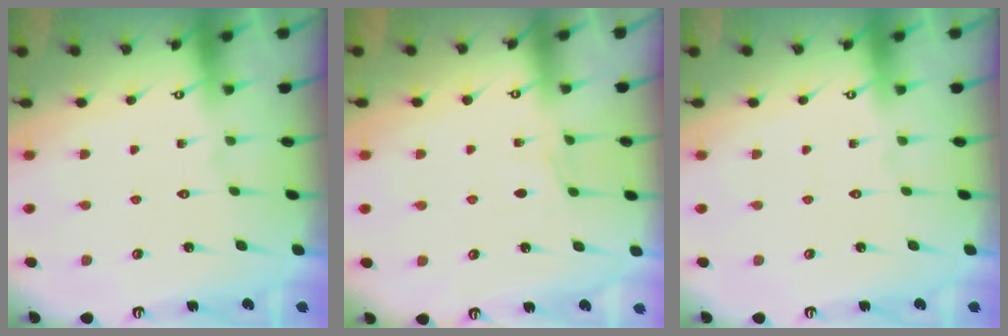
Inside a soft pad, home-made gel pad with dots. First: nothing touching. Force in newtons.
{"total": 3.0, "press": 2.9, "slide": 0.5}
{"total": 0.0}